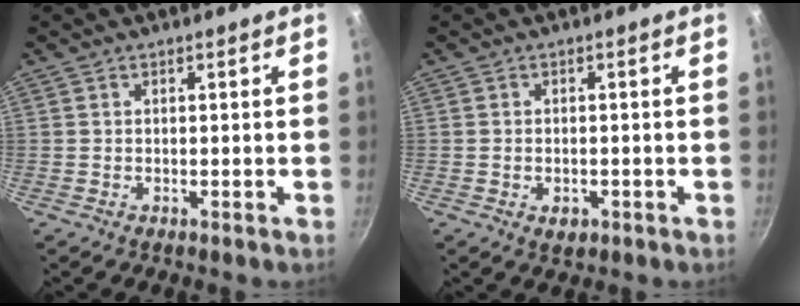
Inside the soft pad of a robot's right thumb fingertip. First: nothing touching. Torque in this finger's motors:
{"motor_torque": [-0.47, -0.06, -0.54, 0.01, 0.11]}